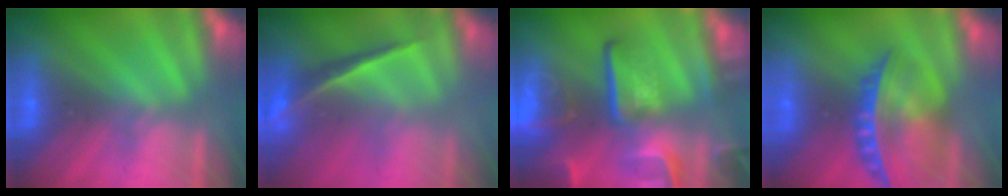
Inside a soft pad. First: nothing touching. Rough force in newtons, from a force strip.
{"total": 2.0}
{"total": 9.3}
{"total": 8.7}